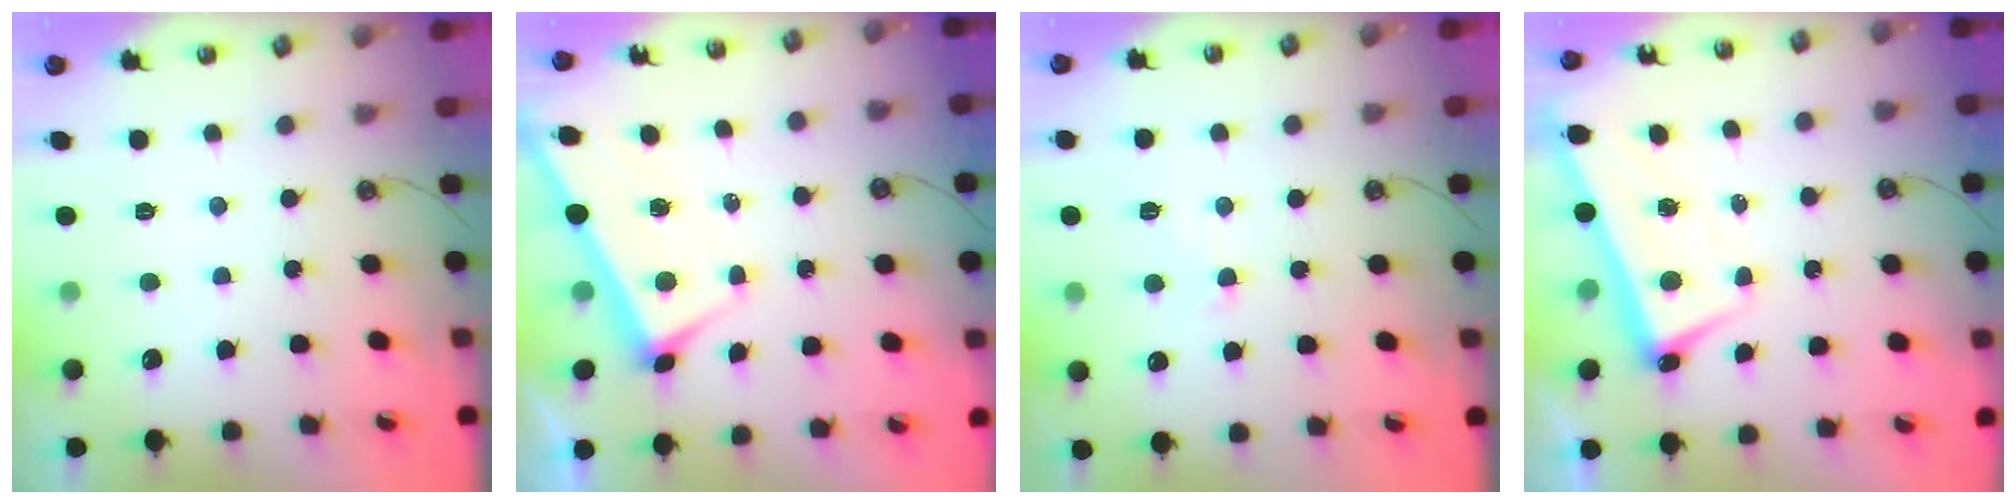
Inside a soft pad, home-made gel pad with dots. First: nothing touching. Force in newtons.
{"total": 3.1, "press": 3.1, "slide": 0.1}
{"total": 0.8, "press": 0.2, "slide": 0.8}
{"total": 2.4, "press": 2.3, "slide": 0.7}